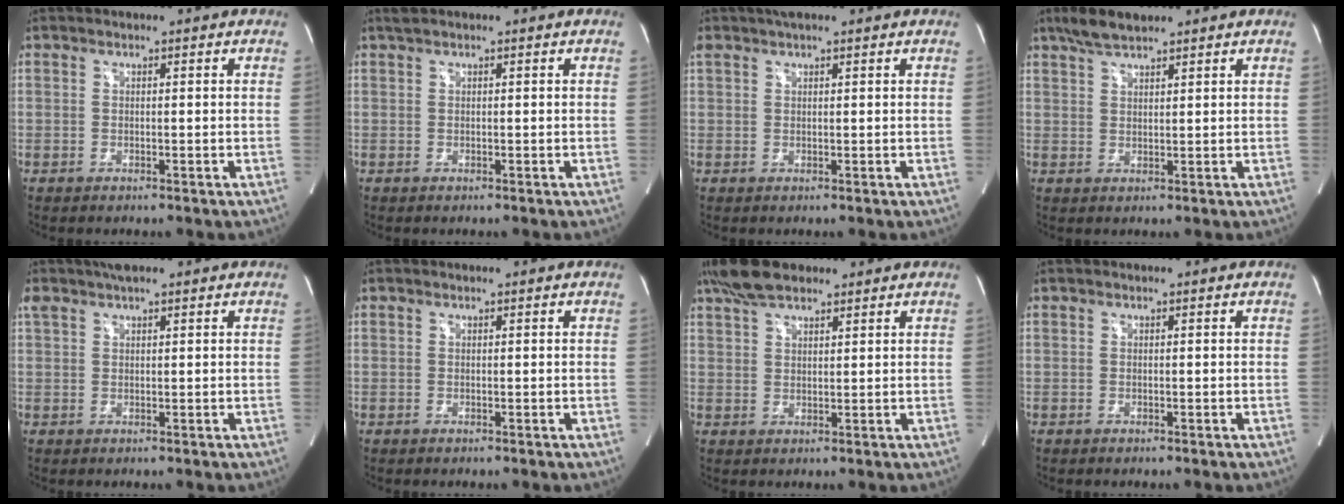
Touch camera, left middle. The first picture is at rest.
{"total": 0.8, "force": [0.6, 0.0, 0.5], "torque": [-0.016, 0.016, 0.017]}
{"total": 3.9, "force": [3.1, 0.9, 2.2], "torque": [-0.044, 0.030, 0.055]}
{"total": 4.7, "force": [3.8, 1.1, 2.6], "torque": [-0.063, 0.013, 0.074]}
{"total": 4.5, "force": [3.5, 1.0, 2.7], "torque": [-0.059, 0.029, 0.064]}
{"total": 0.0}
{"total": 7.2, "force": [5.6, 2.6, 3.7], "torque": [-0.081, 0.022, 0.106]}
{"total": 0.0}